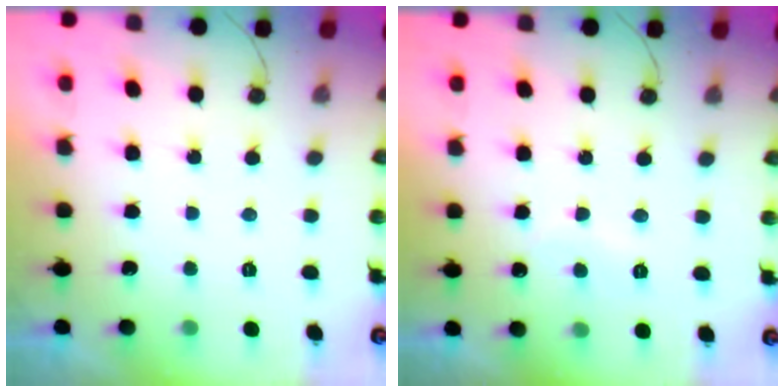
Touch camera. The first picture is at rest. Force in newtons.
{"total": 5.6, "press": 5.6, "slide": 0.5}